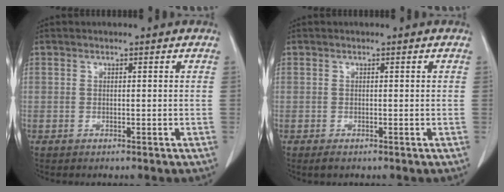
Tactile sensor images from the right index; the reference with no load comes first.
{"total": 1.1, "force": [-0.6, 0.5, 0.7], "torque": [-0.009, -0.001, -0.006]}